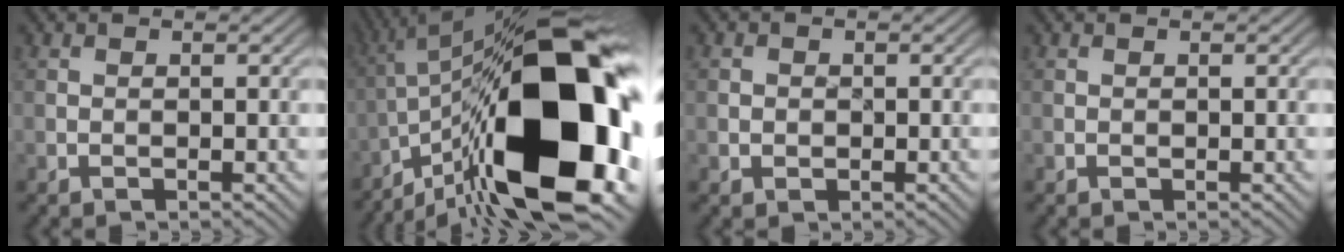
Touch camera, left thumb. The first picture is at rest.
{"total": 22.6, "force": [-8.1, 8.9, 19.2], "torque": [-0.316, 0.011, -0.138]}
{"total": 1.2, "force": [-0.1, 1.1, 0.4], "torque": [-0.005, -0.005, -0.003]}
{"total": 0.0}